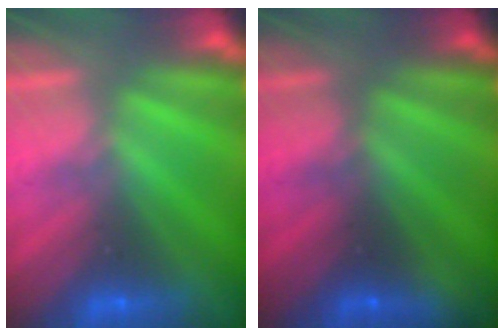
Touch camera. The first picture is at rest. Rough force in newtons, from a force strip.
{"total": 1.4}